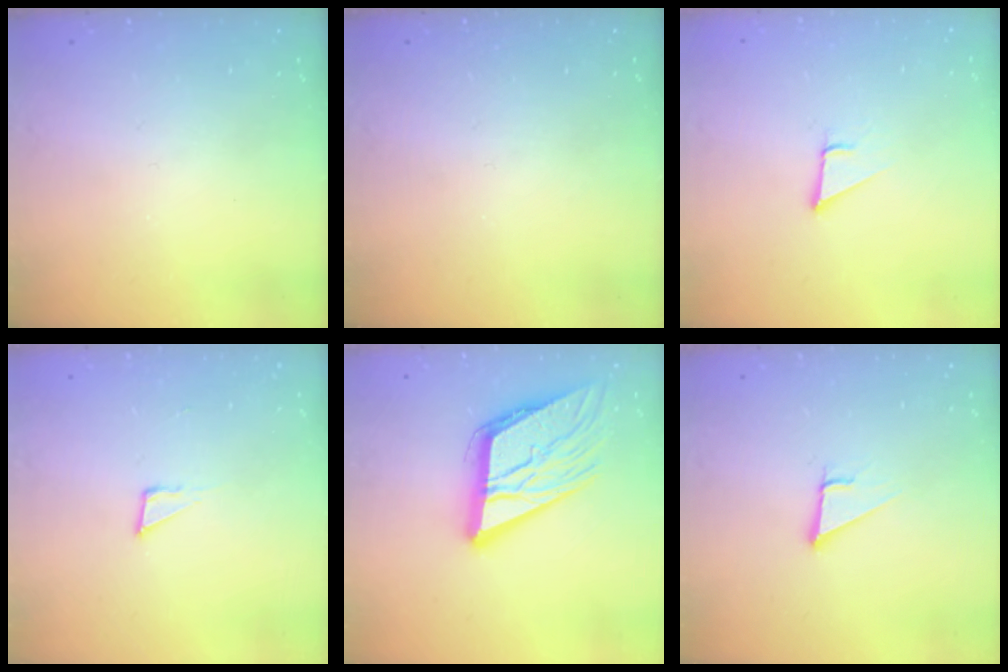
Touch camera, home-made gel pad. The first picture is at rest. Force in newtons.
{"total": 0.0}
{"total": 1.6, "press": 1.6, "slide": 0.2}
{"total": 2.6, "press": 2.6, "slide": 0.1}
{"total": 17.7, "press": 17.6, "slide": 2.1}
{"total": 3.0, "press": 3.0, "slide": 0.1}